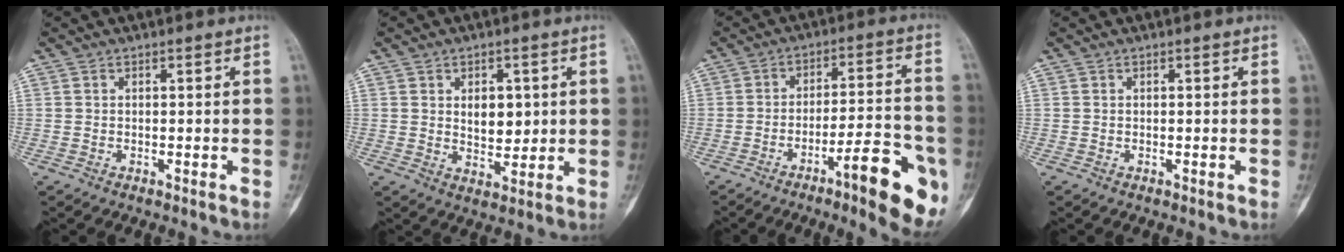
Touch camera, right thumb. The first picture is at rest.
{"total": 6.1, "force": [1.3, 4.0, 4.4], "torque": [-0.035, -0.011, 0.025]}
{"total": 15.0, "force": [-7.1, 3.5, 12.7], "torque": [-0.154, 0.037, -0.099]}
{"total": 0.0}